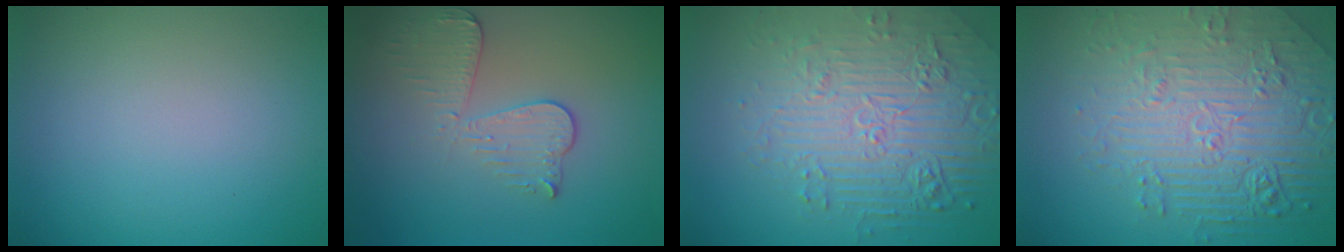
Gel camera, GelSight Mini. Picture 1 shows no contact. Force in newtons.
{"total": 3.4, "press": 3.0, "slide": 1.6}
{"total": 7.5, "press": 5.5, "slide": 5.1}
{"total": 7.6, "press": 5.9, "slide": 4.7}